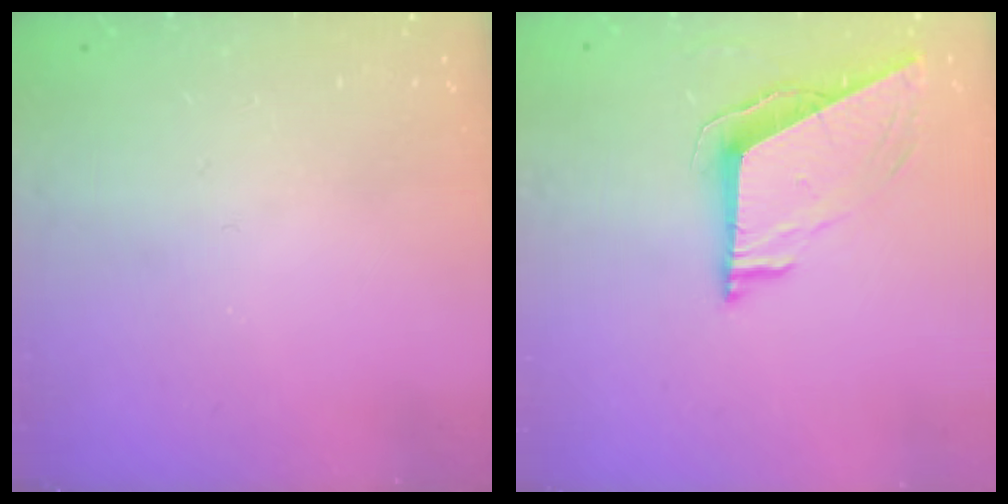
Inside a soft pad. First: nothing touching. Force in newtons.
{"total": 8.5, "press": 8.2, "slide": 2.2}